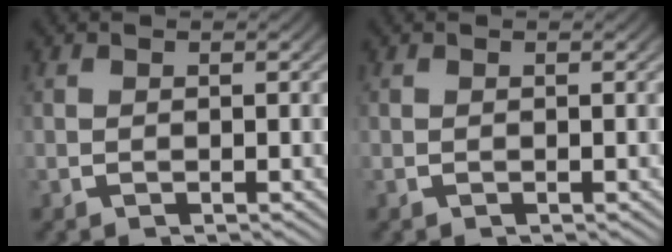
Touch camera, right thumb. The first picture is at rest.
{"total": 0.0}